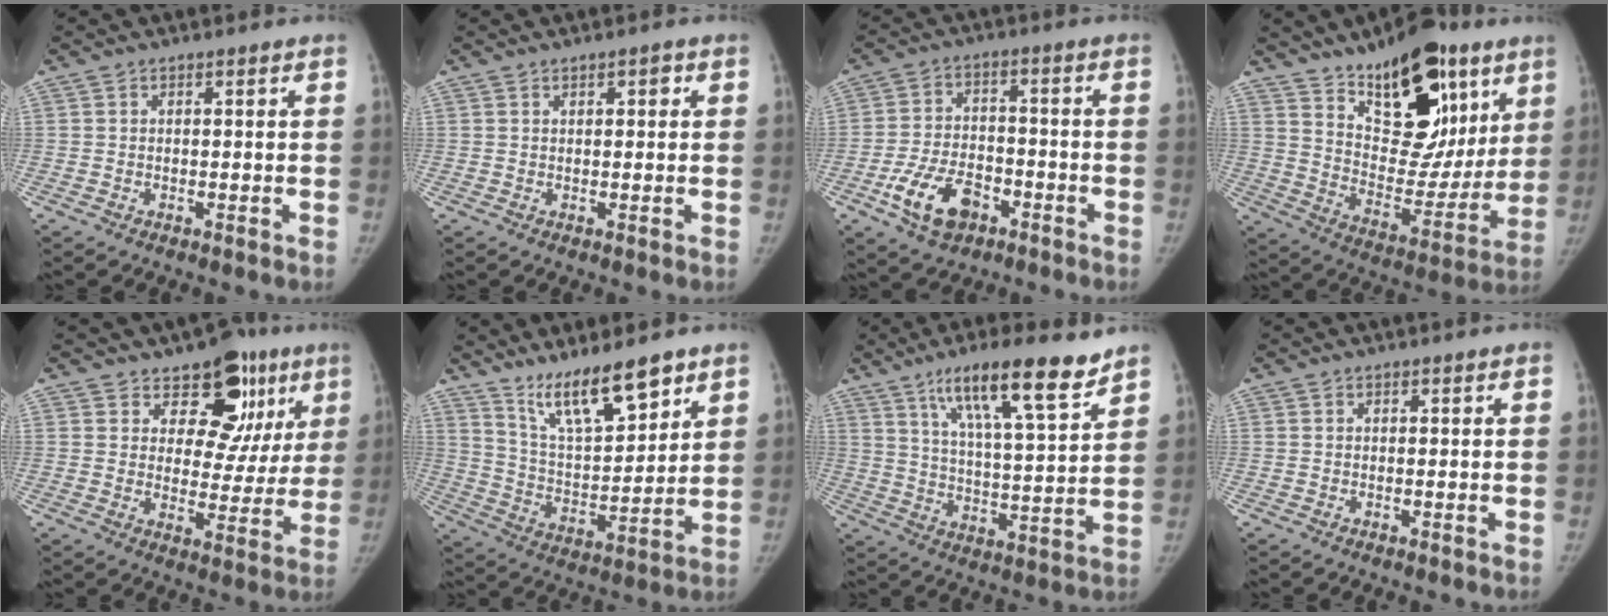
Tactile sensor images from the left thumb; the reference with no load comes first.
{"total": 1.5, "force": [0.7, 0.7, 1.1], "torque": [-0.012, 0.000, 0.009]}
{"total": 10.7, "force": [-5.3, 6.6, 6.7], "torque": [-0.116, 0.024, -0.092]}
{"total": 25.1, "force": [13.9, 12.8, 16.4], "torque": [-0.187, -0.058, 0.220]}
{"total": 13.6, "force": [7.8, 9.0, 6.6], "torque": [-0.013, -0.027, 0.103]}
{"total": 14.4, "force": [10.4, 3.9, 9.1], "torque": [-0.131, -0.068, 0.195]}
{"total": 16.8, "force": [11.0, 3.2, 12.2], "torque": [-0.181, -0.052, 0.185]}
{"total": 0.0}